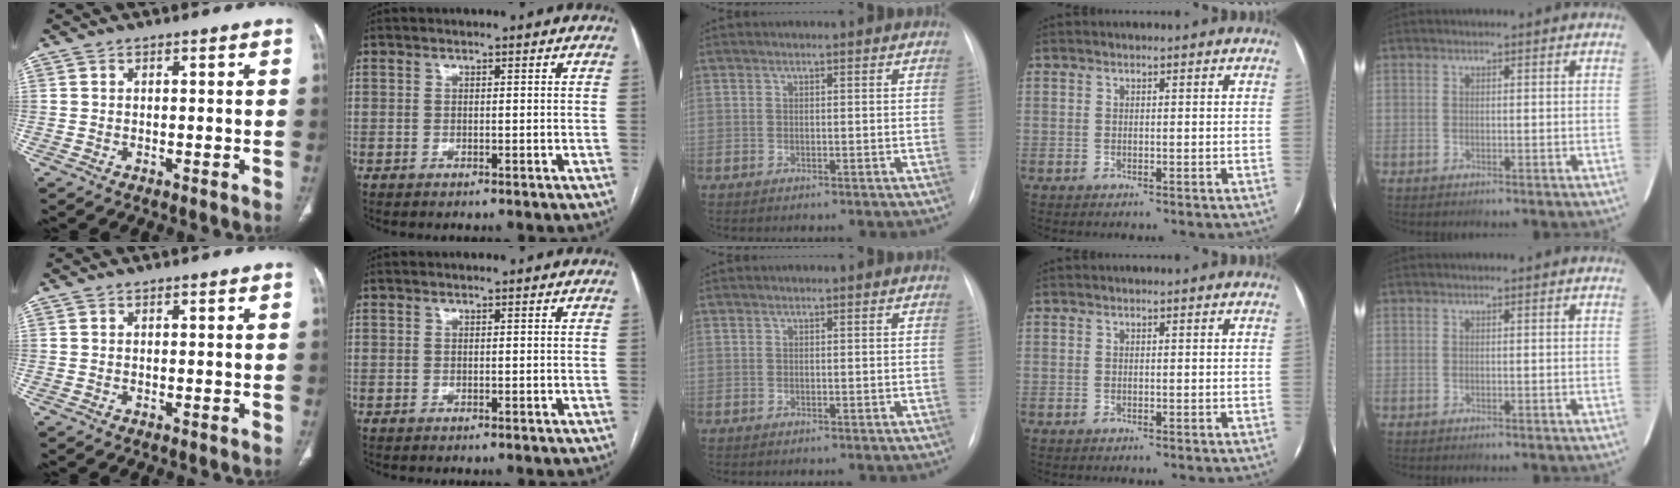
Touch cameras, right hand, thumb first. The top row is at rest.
{}